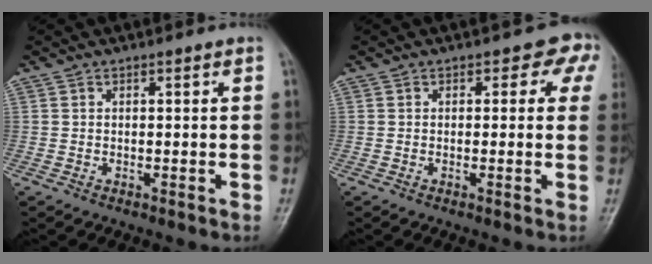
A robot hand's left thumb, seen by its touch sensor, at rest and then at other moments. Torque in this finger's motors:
{"motor_torque": [0.16, 0.39, 0.06, -0.16, 0.01]}